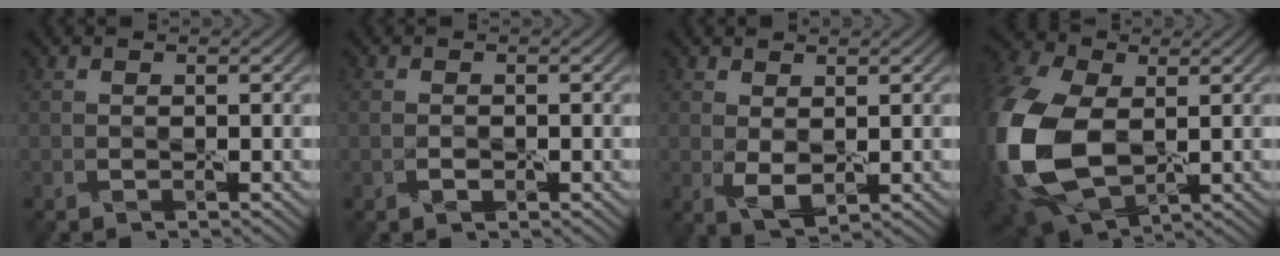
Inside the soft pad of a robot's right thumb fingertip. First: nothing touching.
{"total": 1.1, "force": [-0.4, 0.7, 0.7], "torque": [-0.016, -0.001, -0.007]}
{"total": 2.7, "force": [0.6, 1.5, 2.2], "torque": [-0.051, -0.008, 0.016]}
{"total": 18.9, "force": [-0.9, 12.7, 14.0], "torque": [-0.384, -0.036, -0.008]}